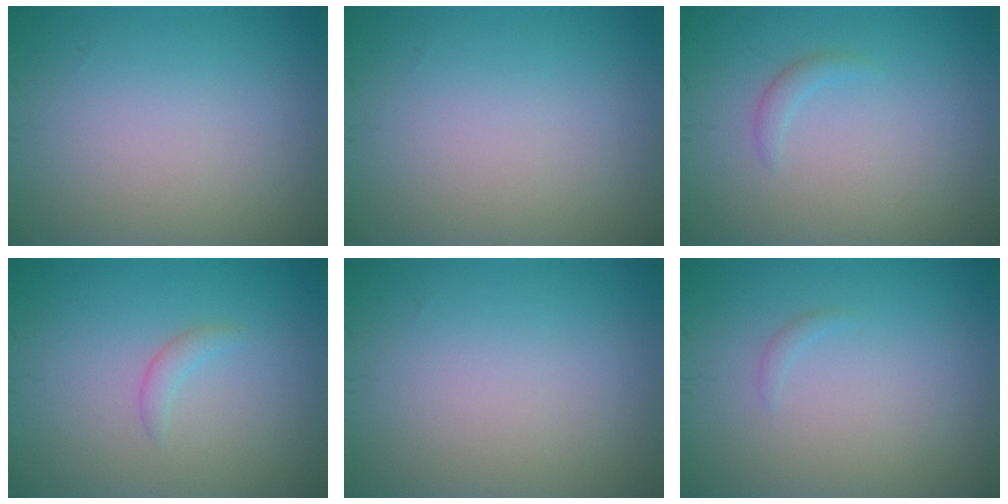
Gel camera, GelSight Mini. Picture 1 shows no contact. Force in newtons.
{"total": 0.0}
{"total": 0.9, "press": 0.9, "slide": 0.1}
{"total": 1.1, "press": 1.1, "slide": 0.1}
{"total": 0.0}
{"total": 0.5, "press": 0.5, "slide": 0.1}